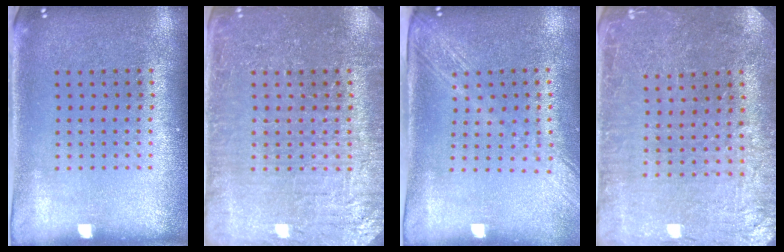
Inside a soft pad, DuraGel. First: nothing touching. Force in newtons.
{"total": 3.8, "press": 3.6, "slide": 1.0}
{"total": 2.0, "press": 1.6, "slide": 1.2}
{"total": 1.2, "press": 1.2, "slide": 0.1}